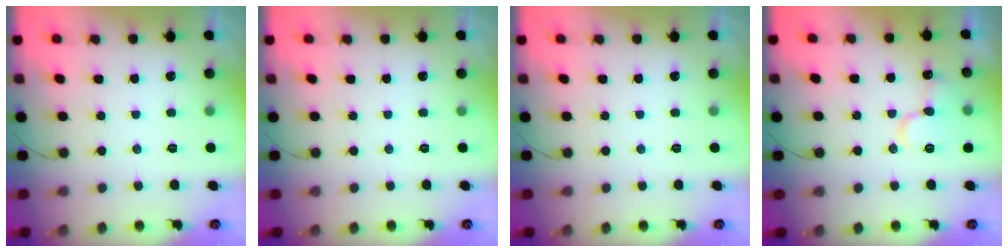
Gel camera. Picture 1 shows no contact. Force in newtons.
{"total": 0.0}
{"total": 0.0}
{"total": 11.3, "press": 11.2, "slide": 1.5}